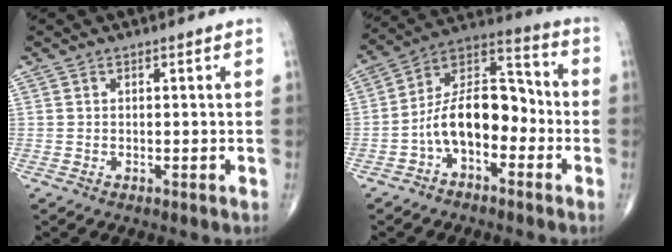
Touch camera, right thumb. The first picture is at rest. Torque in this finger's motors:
{"motor_torque": [1.97, 2.00, 1.19, -0.65, 0.14]}